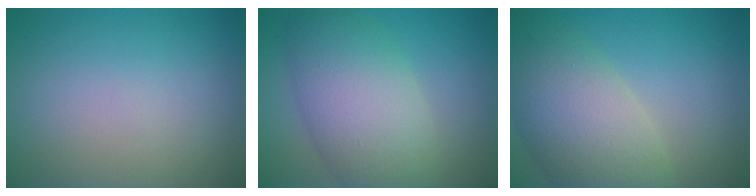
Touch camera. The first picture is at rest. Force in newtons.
{"total": 8.3, "press": 8.3, "slide": 0.2}
{"total": 8.2, "press": 8.2, "slide": 0.5}